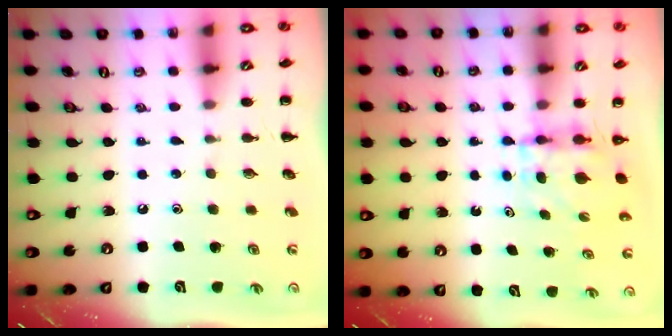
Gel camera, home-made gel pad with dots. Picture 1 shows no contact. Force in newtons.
{"total": 4.0, "press": 3.9, "slide": 0.3}